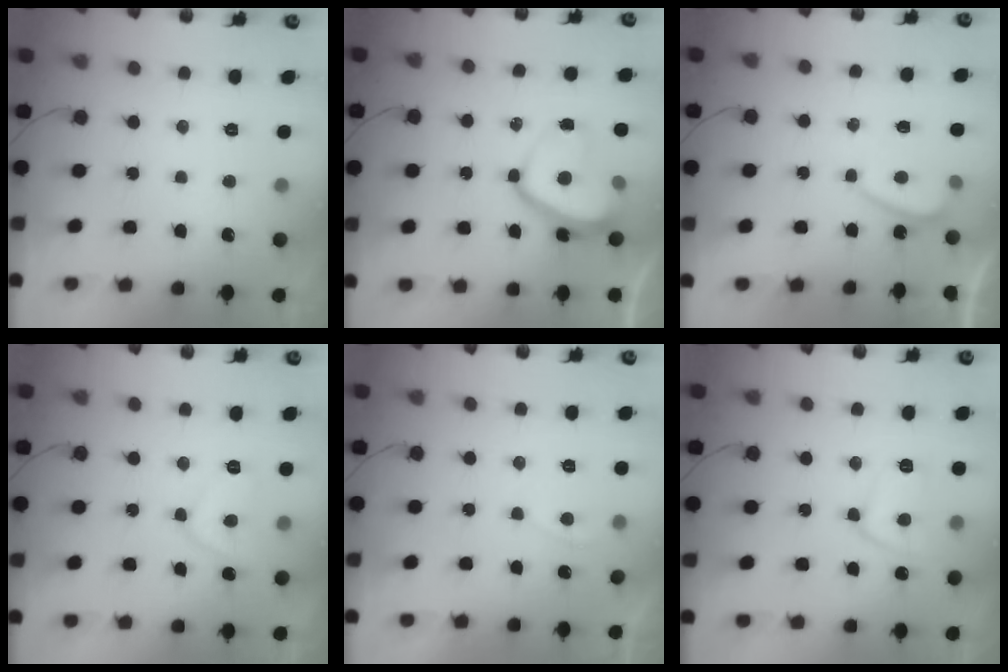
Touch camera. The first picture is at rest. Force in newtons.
{"total": 10.4, "press": 10.4, "slide": 1.0}
{"total": 2.2, "press": 2.1, "slide": 0.6}
{"total": 7.0, "press": 7.0, "slide": 0.6}
{"total": 1.2, "press": 1.0, "slide": 0.6}
{"total": 9.1, "press": 9.1, "slide": 0.9}